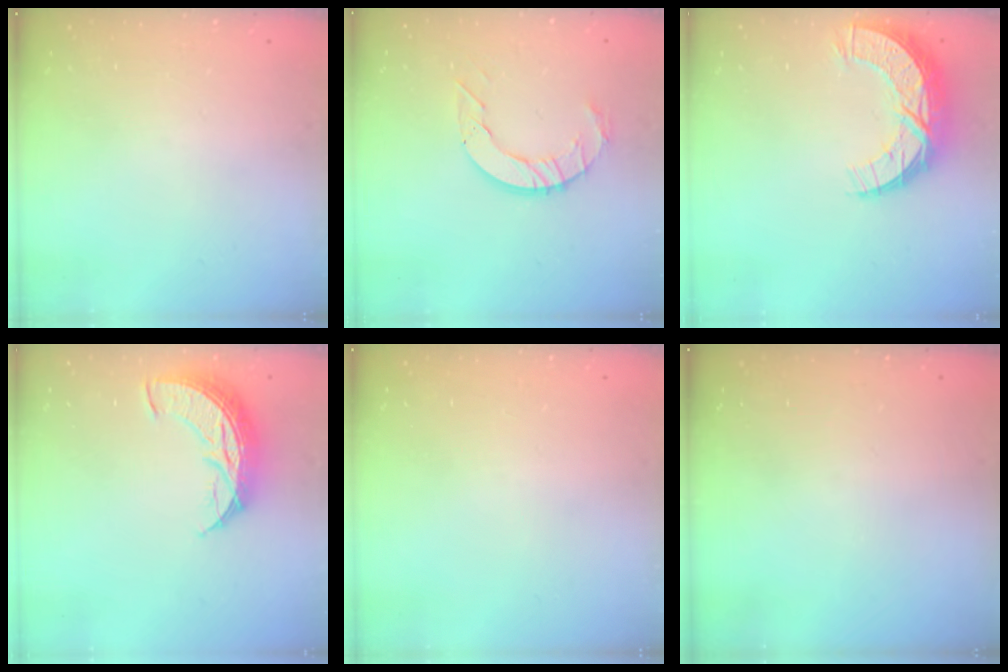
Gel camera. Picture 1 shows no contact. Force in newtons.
{"total": 9.0, "press": 8.9, "slide": 0.8}
{"total": 11.6, "press": 11.6, "slide": 0.7}
{"total": 9.8, "press": 9.8, "slide": 0.9}
{"total": 0.0}
{"total": 0.0}